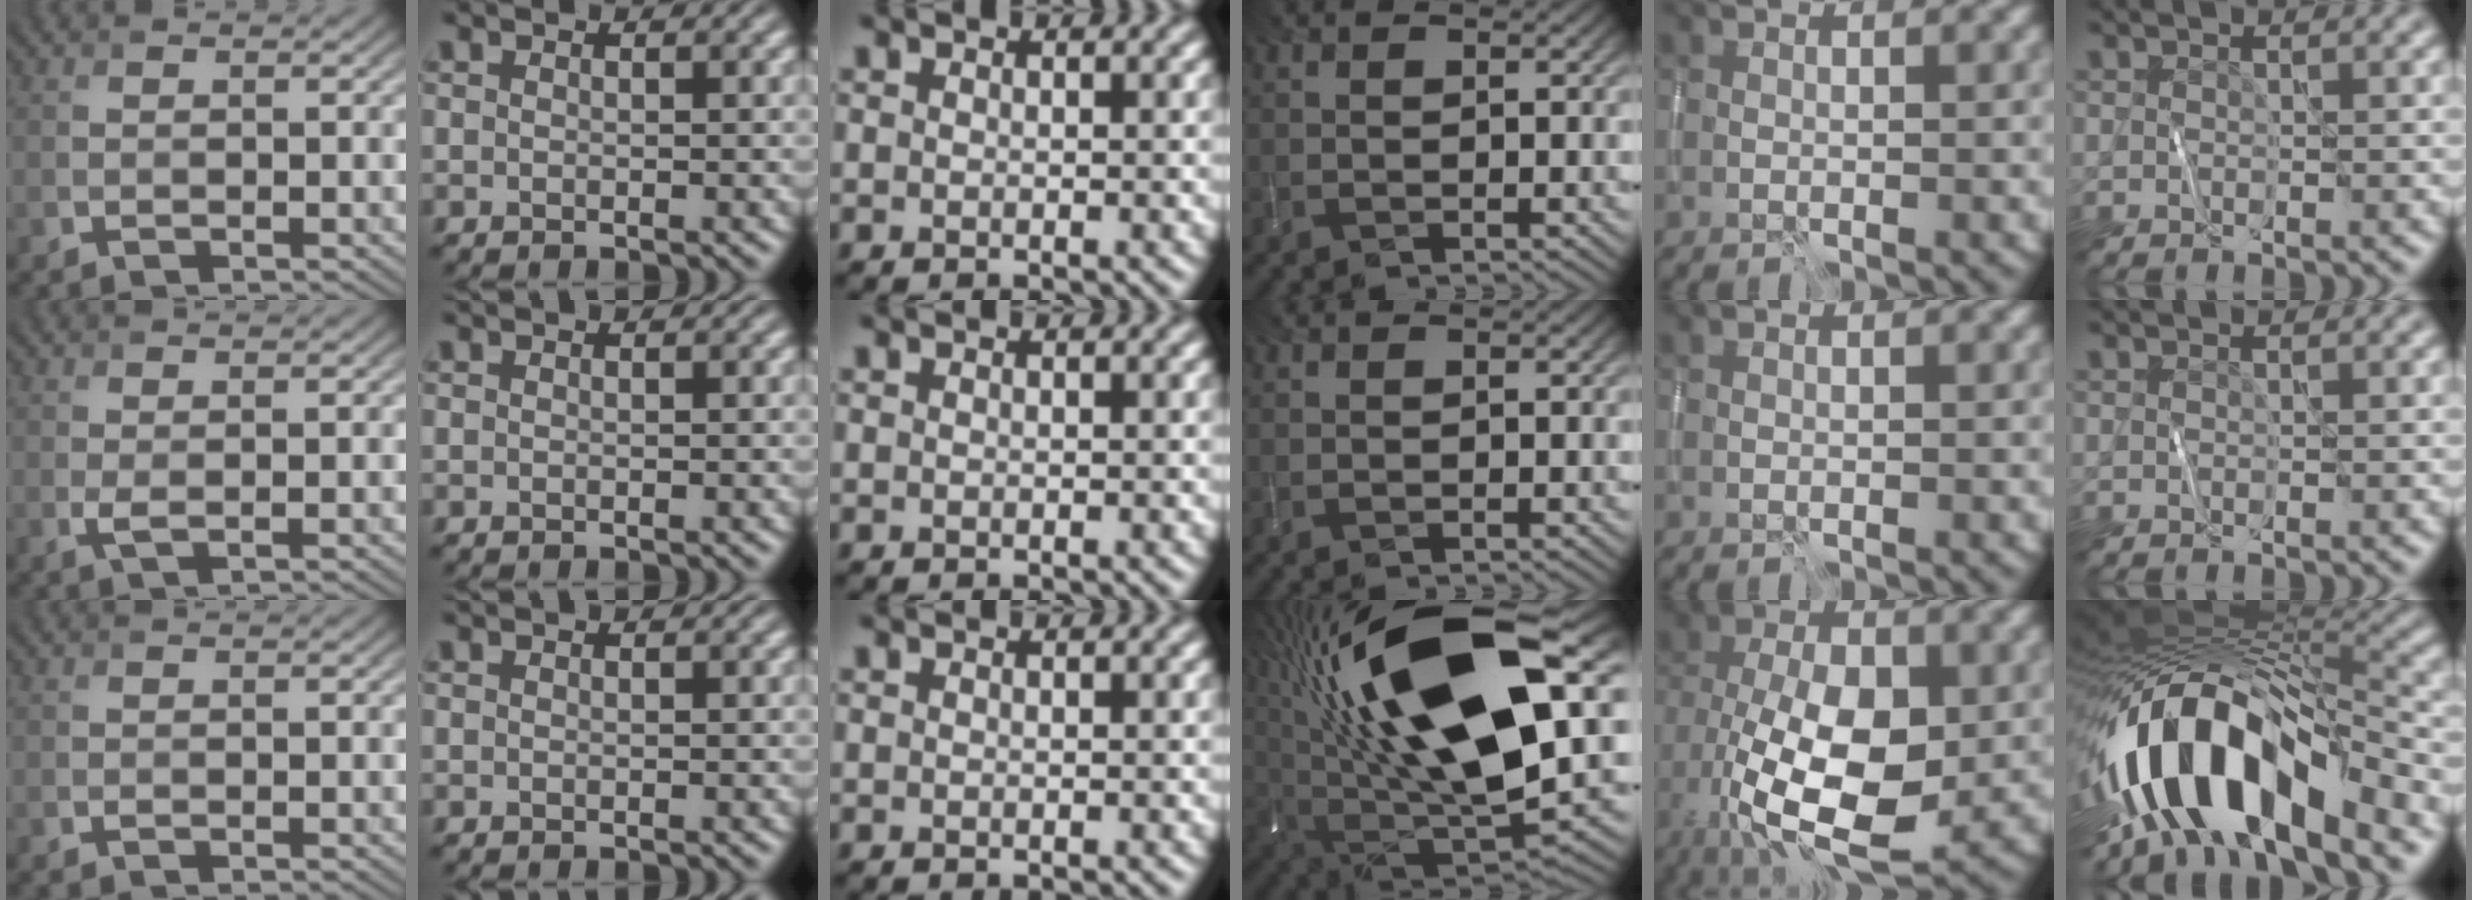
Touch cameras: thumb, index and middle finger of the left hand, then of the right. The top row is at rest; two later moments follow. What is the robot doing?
{"motion": "wipe", "object": "whiteboard"}